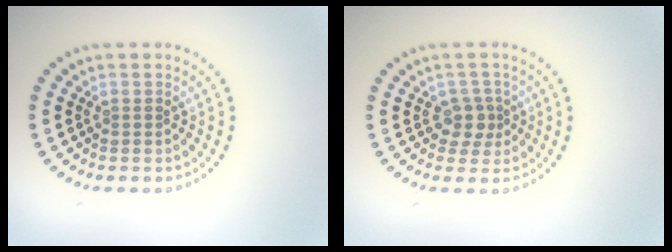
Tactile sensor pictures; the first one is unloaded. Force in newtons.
{"total": 2.1, "press": 1.8, "slide": 1.0}